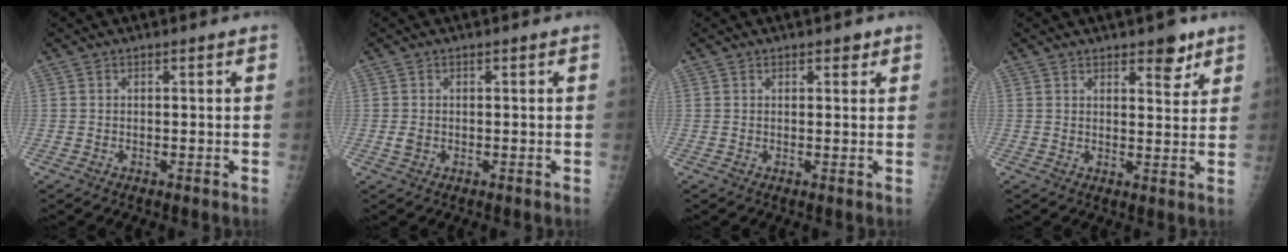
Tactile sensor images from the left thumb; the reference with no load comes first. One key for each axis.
{"total": 1.4, "fx": -0.1, "fy": 1.1, "fz": 0.8, "tx": -0.014, "ty": -0.001, "tz": 0.001}
{"total": 1.6, "fx": 1.1, "fy": 0.8, "fz": 0.7, "tx": 0.004, "ty": -0.005, "tz": 0.011}
{"total": 5.2, "fx": 3.5, "fy": 2.2, "fz": 3.1, "tx": -0.021, "ty": -0.022, "tz": 0.047}